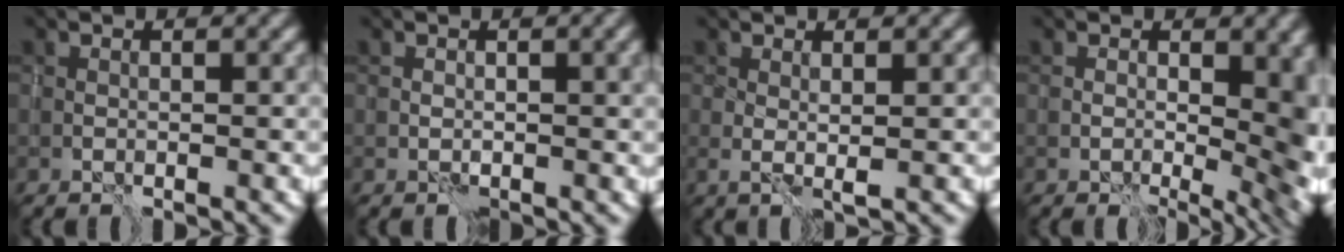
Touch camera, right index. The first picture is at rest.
{"total": 1.3, "force": [0.4, 0.2, 1.2], "torque": [-0.018, 0.003, 0.005]}
{"total": 1.5, "force": [0.4, 0.2, 1.4], "torque": [-0.029, -0.004, 0.007]}
{"total": 10.1, "force": [0.1, 5.2, 8.7], "torque": [-0.088, -0.009, 0.011]}